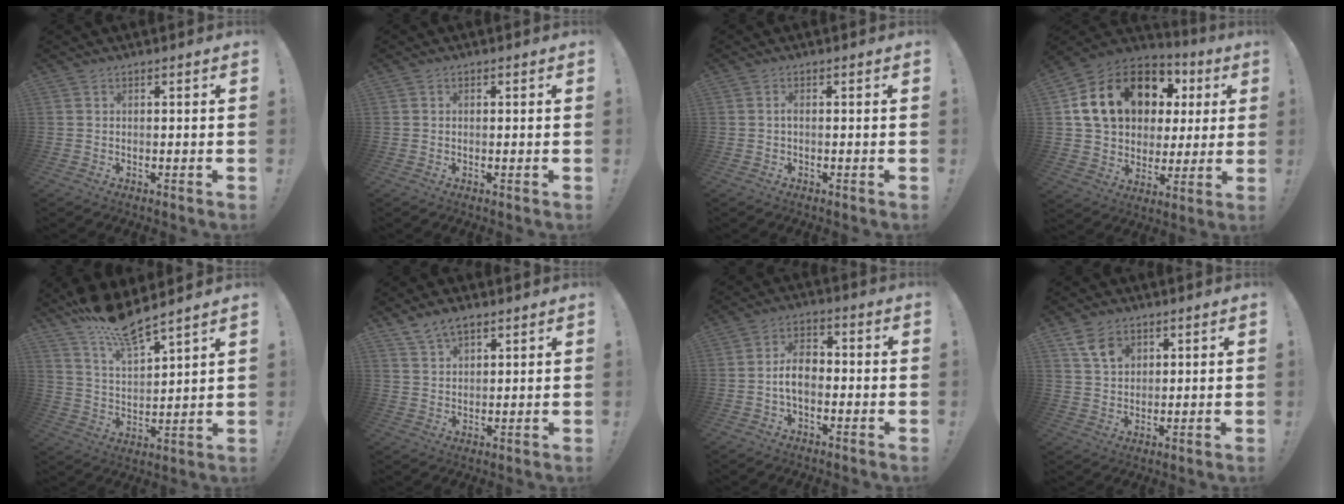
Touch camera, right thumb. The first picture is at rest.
{"total": 0.5, "force": [-0.1, 0.5, 0.1], "torque": [-0.005, 0.004, -0.002]}
{"total": 1.1, "force": [-0.4, 0.2, 1.0], "torque": [-0.020, 0.004, -0.008]}
{"total": 20.8, "force": [8.5, 14.1, 12.7], "torque": [-0.214, -0.022, 0.178]}
{"total": 11.9, "force": [11.1, 1.3, 4.0], "torque": [-0.084, -0.090, 0.195]}
{"total": 5.0, "force": [3.8, 2.1, 2.6], "torque": [-0.052, -0.011, 0.072]}
{"total": 7.9, "force": [-1.1, 4.7, 6.2], "torque": [-0.108, 0.008, -0.020]}
{"total": 7.2, "force": [3.8, 4.9, 3.7], "torque": [-0.053, -0.011, 0.070]}